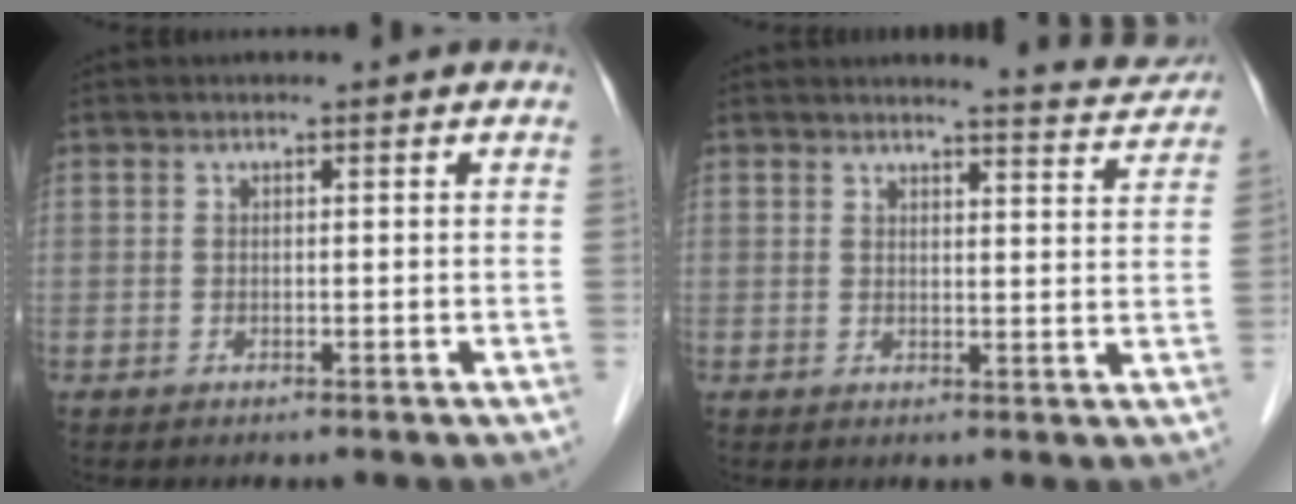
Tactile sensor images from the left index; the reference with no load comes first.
{"total": 5.7, "force": [5.7, 0.1, 0.4], "torque": [-0.014, -0.024, 0.056]}